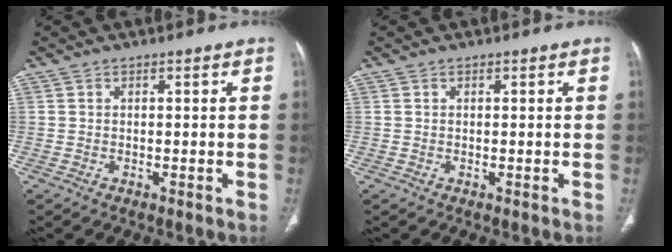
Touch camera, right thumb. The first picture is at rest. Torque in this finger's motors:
{"motor_torque": [0.13, 0.05, 0.01, -0.15, 0.04]}